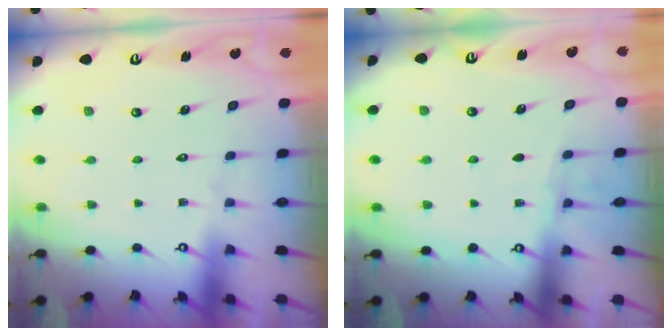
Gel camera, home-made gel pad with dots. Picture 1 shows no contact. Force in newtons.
{"total": 6.1, "press": 6.1, "slide": 0.5}